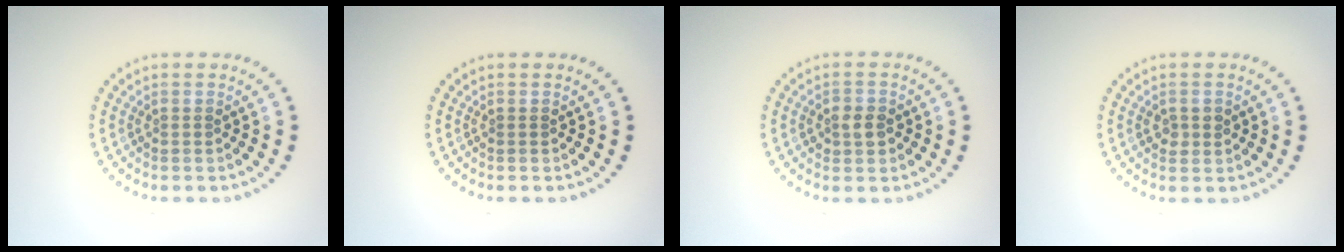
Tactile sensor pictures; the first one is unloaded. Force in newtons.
{"total": 0.0}
{"total": 1.9, "press": 1.8, "slide": 0.5}
{"total": 1.4, "press": 1.4, "slide": 0.2}